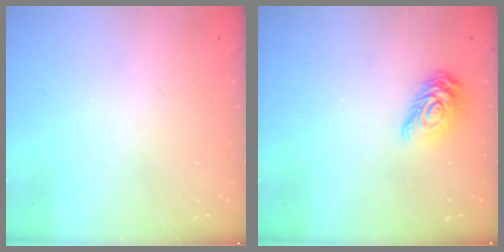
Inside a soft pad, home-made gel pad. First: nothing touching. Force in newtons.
{"total": 11.1, "press": 11.1, "slide": 0.5}